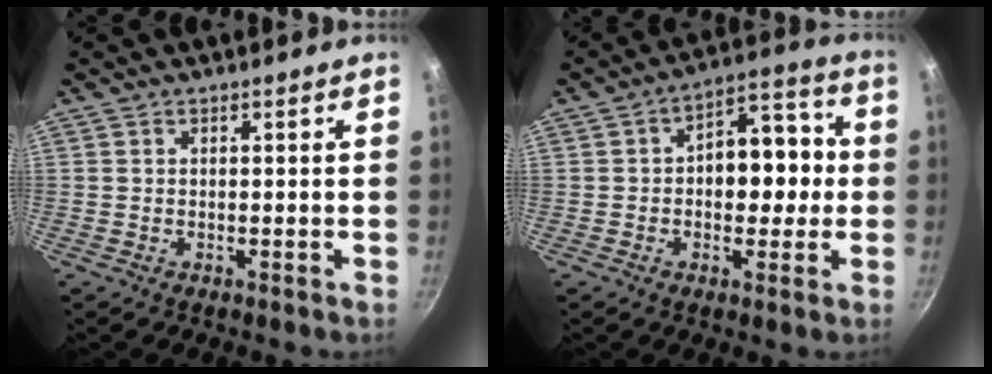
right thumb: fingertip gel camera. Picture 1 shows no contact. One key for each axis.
{"total": 12.1, "fx": -0.2, "fy": 7.8, "fz": 9.2, "tx": -0.073, "ty": 0.041, "tz": -0.012}